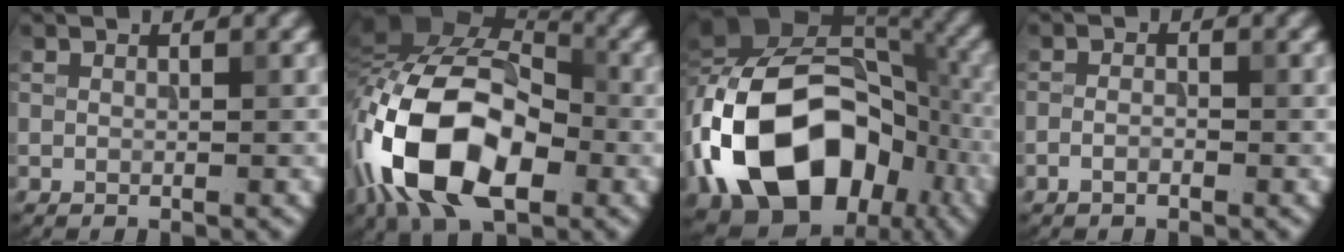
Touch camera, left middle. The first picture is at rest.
{"total": 15.2, "force": [-4.6, 9.2, 11.3], "torque": [-0.225, 0.006, -0.093]}
{"total": 17.0, "force": [-5.5, 11.8, 10.9], "torque": [-0.202, 0.004, -0.094]}
{"total": 0.8, "force": [-0.7, 0.1, 0.3], "torque": [-0.010, 0.007, -0.010]}